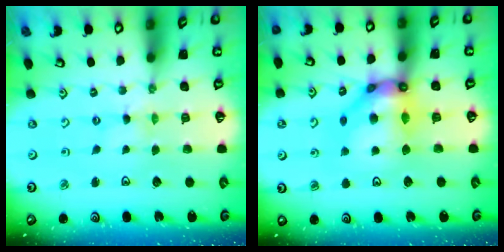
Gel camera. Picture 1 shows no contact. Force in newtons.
{"total": 13.9, "press": 13.8, "slide": 1.4}